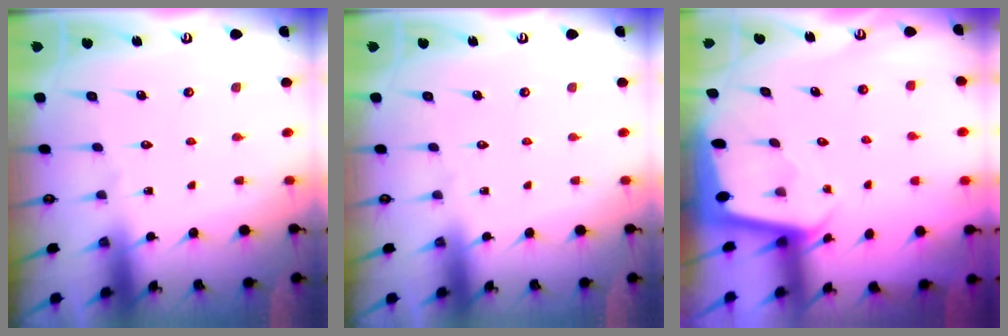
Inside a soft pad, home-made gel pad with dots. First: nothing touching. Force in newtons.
{"total": 0.0}
{"total": 1.9, "press": 1.9, "slide": 0.1}